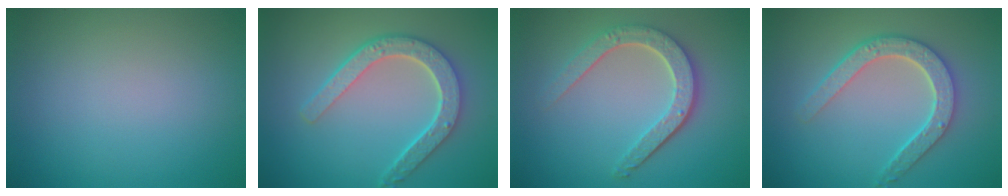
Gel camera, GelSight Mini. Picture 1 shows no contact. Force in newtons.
{"total": 4.8, "press": 3.8, "slide": 2.9}
{"total": 4.9, "press": 3.7, "slide": 3.1}
{"total": 4.7, "press": 3.7, "slide": 2.9}